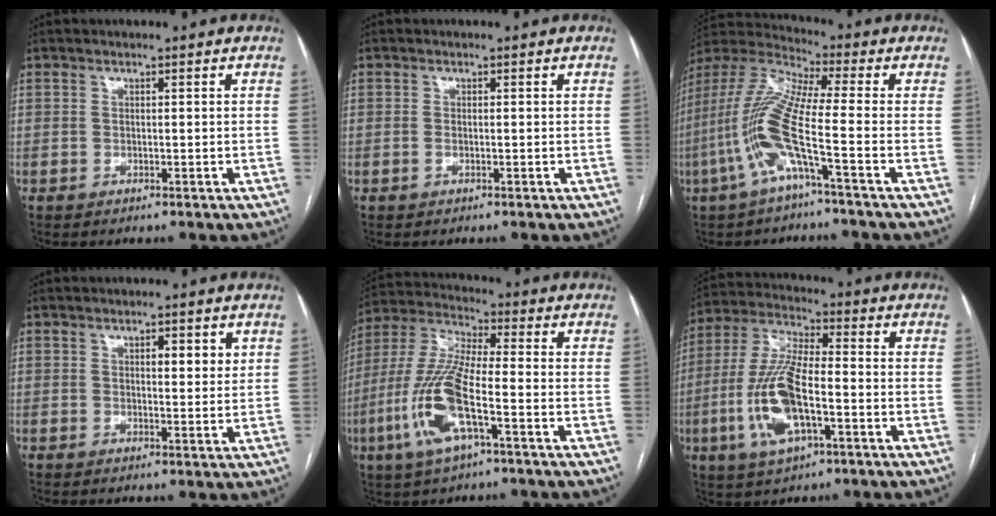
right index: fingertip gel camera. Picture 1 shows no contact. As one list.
[{"total": 0.6, "force": [-0.3, 0.2, 0.5], "torque": [-0.012, 0.000, -0.005]}, {"total": 13.0, "force": [-4.3, 0.2, 12.3], "torque": [-0.273, 0.004, -0.095]}, {"total": 3.2, "force": [1.4, 1.2, 2.7], "torque": [-0.036, -0.001, 0.018]}, {"total": 13.8, "force": [-4.8, 2.6, 12.6], "torque": [-0.280, -0.006, -0.093]}, {"total": 13.7, "force": [-3.9, 4.0, 12.5], "torque": [-0.273, -0.002, -0.071]}]